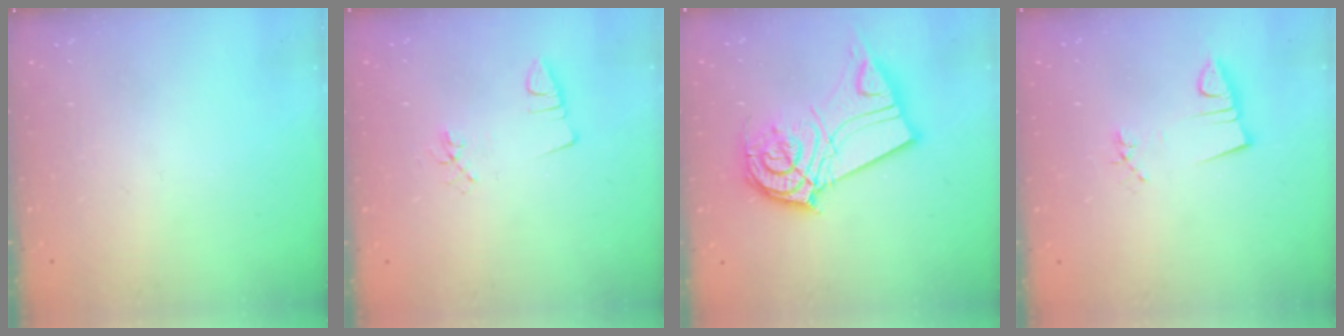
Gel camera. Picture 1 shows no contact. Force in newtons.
{"total": 2.9, "press": 2.5, "slide": 1.4}
{"total": 15.9, "press": 15.8, "slide": 1.8}
{"total": 3.1, "press": 1.8, "slide": 2.6}